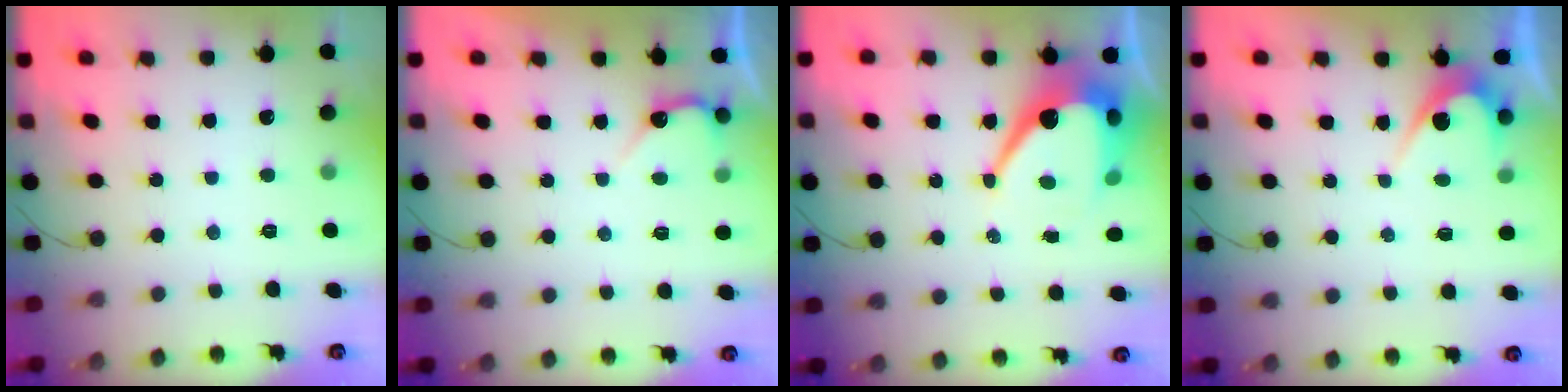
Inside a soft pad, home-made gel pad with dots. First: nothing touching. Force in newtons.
{"total": 3.3, "press": 3.3, "slide": 0.1}
{"total": 12.3, "press": 12.2, "slide": 0.7}
{"total": 4.6, "press": 4.6, "slide": 0.3}